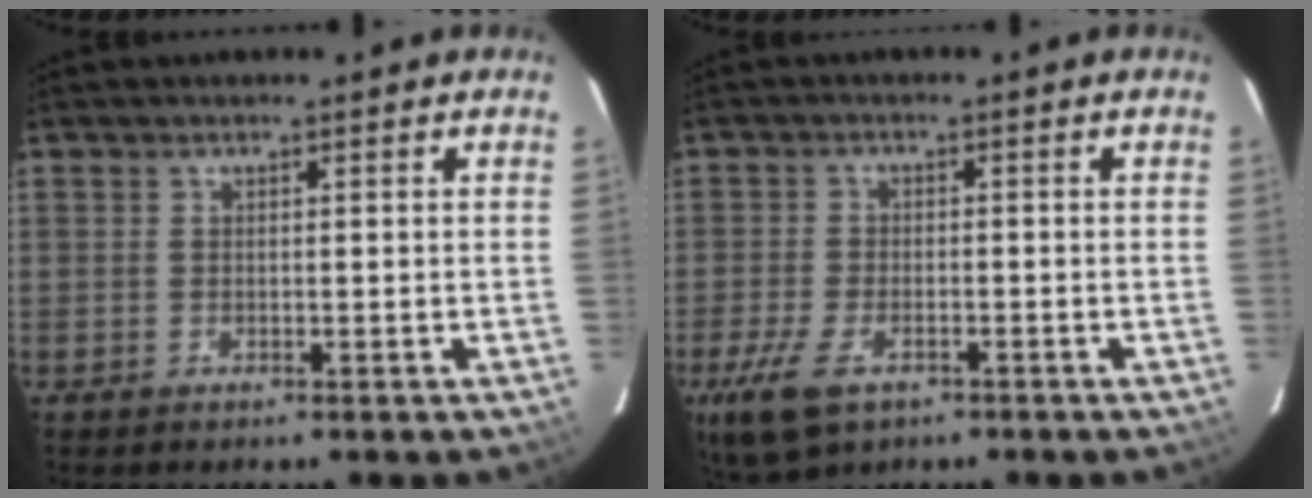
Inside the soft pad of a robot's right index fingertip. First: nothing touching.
{"total": 10.6, "force": [-5.7, 5.5, 7.1], "torque": [-0.177, -0.030, -0.101]}